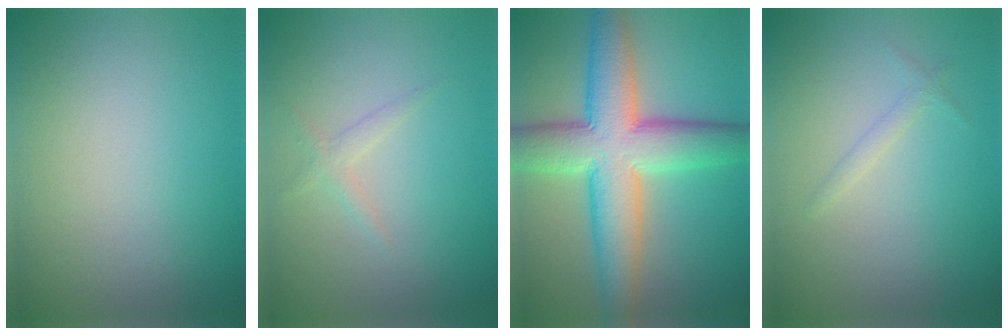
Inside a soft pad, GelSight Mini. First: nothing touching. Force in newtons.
{"total": 1.2, "press": 1.2, "slide": 0.1}
{"total": 10.8, "press": 10.8, "slide": 0.4}
{"total": 0.9, "press": 0.9, "slide": 0.1}